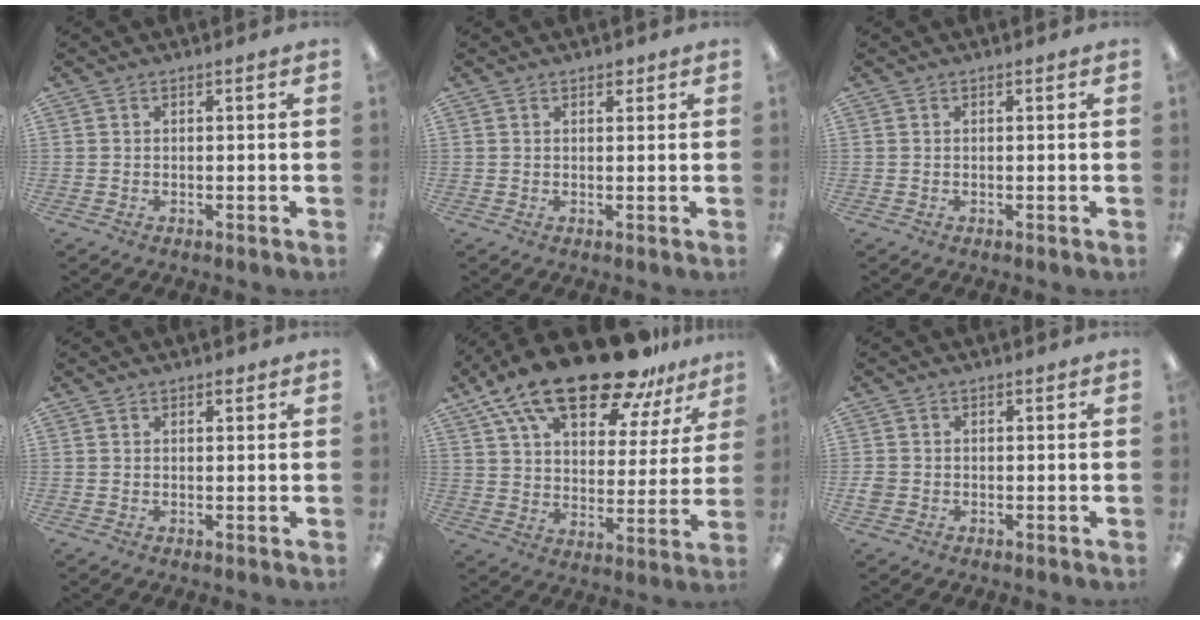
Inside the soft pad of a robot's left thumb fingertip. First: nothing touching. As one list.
[{"total": 1.5, "force": [1.1, 0.9, 0.6], "torque": [0.003, -0.006, 0.017]}, {"total": 0.0}, {"total": 1.2, "force": [0.9, 0.6, 0.5], "torque": [-0.002, -0.001, 0.014]}, {"total": 22.1, "force": [16.4, 7.9, 12.5], "torque": [-0.214, -0.102, 0.283]}, {"total": 2.0, "force": [-0.5, 1.8, 0.8], "torque": [-0.012, 0.004, -0.009]}]